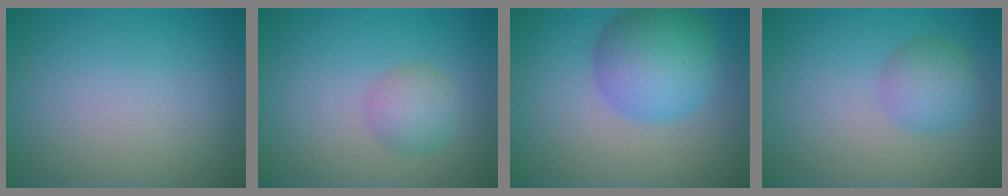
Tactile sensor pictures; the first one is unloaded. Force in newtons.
{"total": 2.4, "press": 2.4, "slide": 0.1}
{"total": 6.8, "press": 6.8, "slide": 0.2}
{"total": 2.9, "press": 2.9, "slide": 0.1}